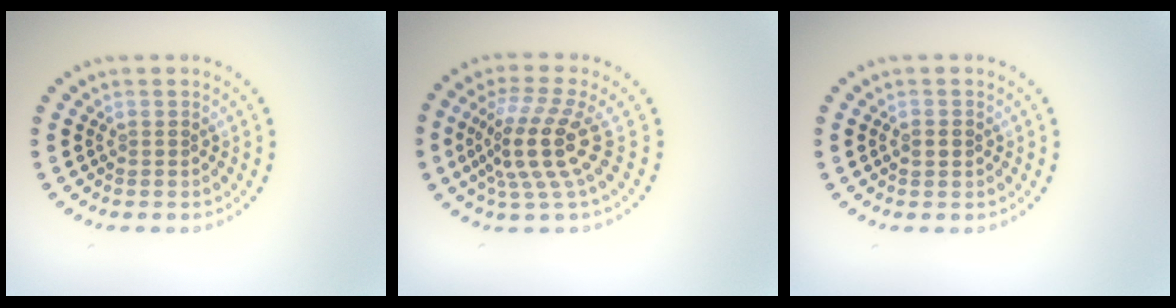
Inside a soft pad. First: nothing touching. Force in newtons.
{"total": 5.1, "press": 3.7, "slide": 3.4}
{"total": 1.4, "press": 1.4, "slide": 0.1}